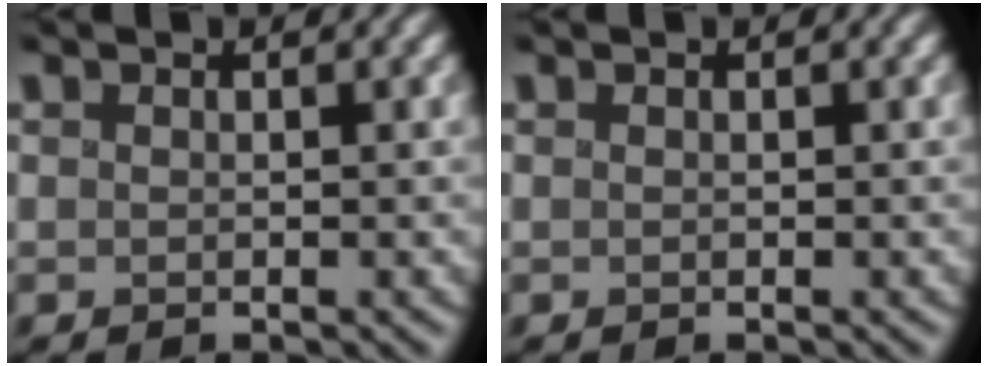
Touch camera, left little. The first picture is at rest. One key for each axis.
{"total": 0.0}